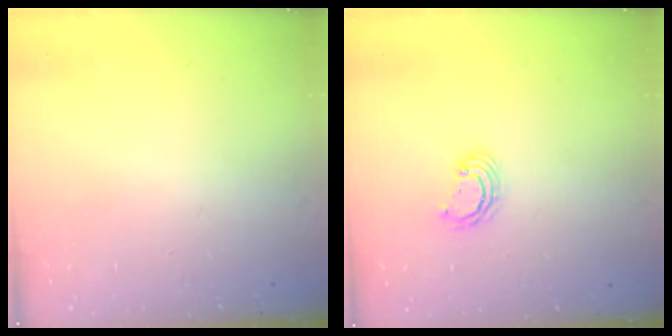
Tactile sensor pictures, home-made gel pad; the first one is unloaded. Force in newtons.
{"total": 3.8, "press": 3.8, "slide": 0.2}